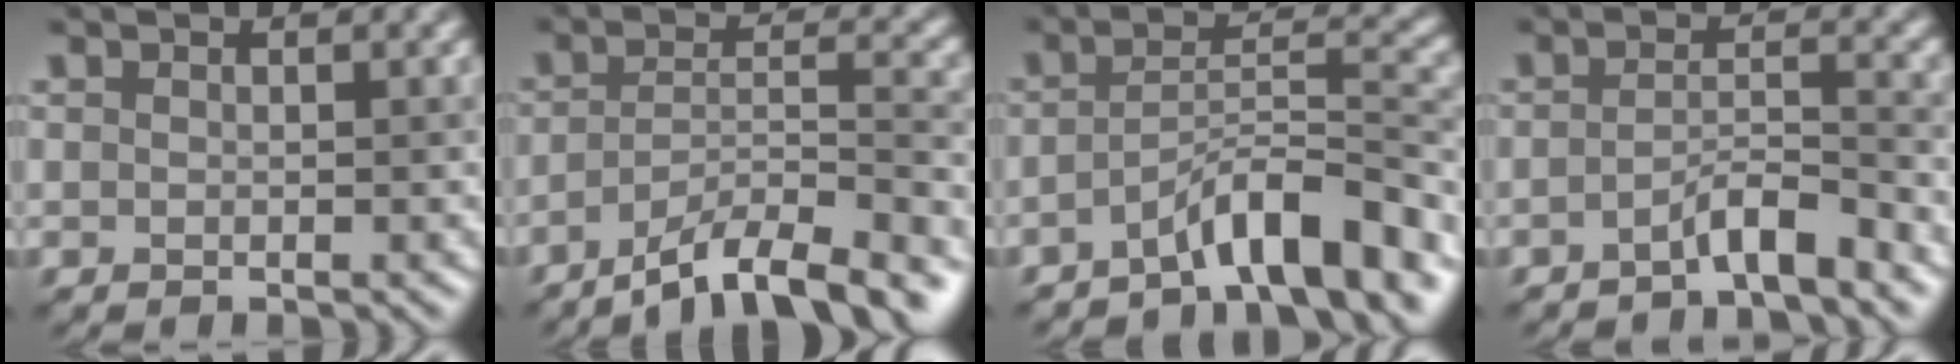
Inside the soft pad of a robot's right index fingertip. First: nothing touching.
{"total": 8.4, "force": [-6.3, 1.8, 5.2], "torque": [-0.082, 0.006, -0.109]}
{"total": 6.6, "force": [-4.6, 1.2, 4.6], "torque": [-0.069, 0.013, -0.079]}
{"total": 3.0, "force": [-2.3, 0.4, 1.9], "torque": [-0.030, 0.012, -0.047]}